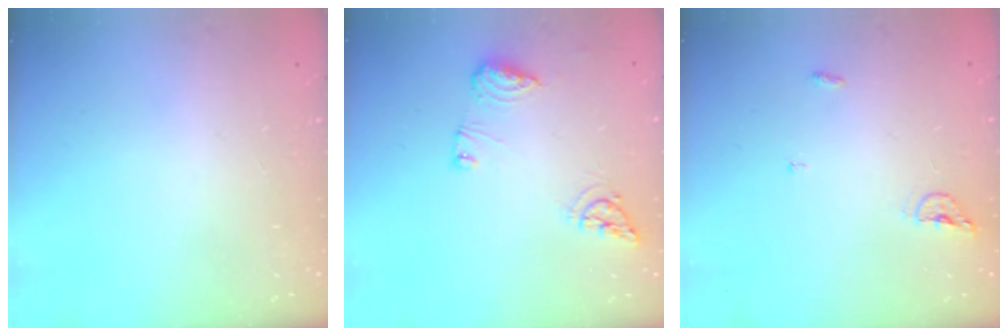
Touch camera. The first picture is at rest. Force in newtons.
{"total": 9.7, "press": 9.6, "slide": 1.1}
{"total": 4.4, "press": 4.3, "slide": 1.0}